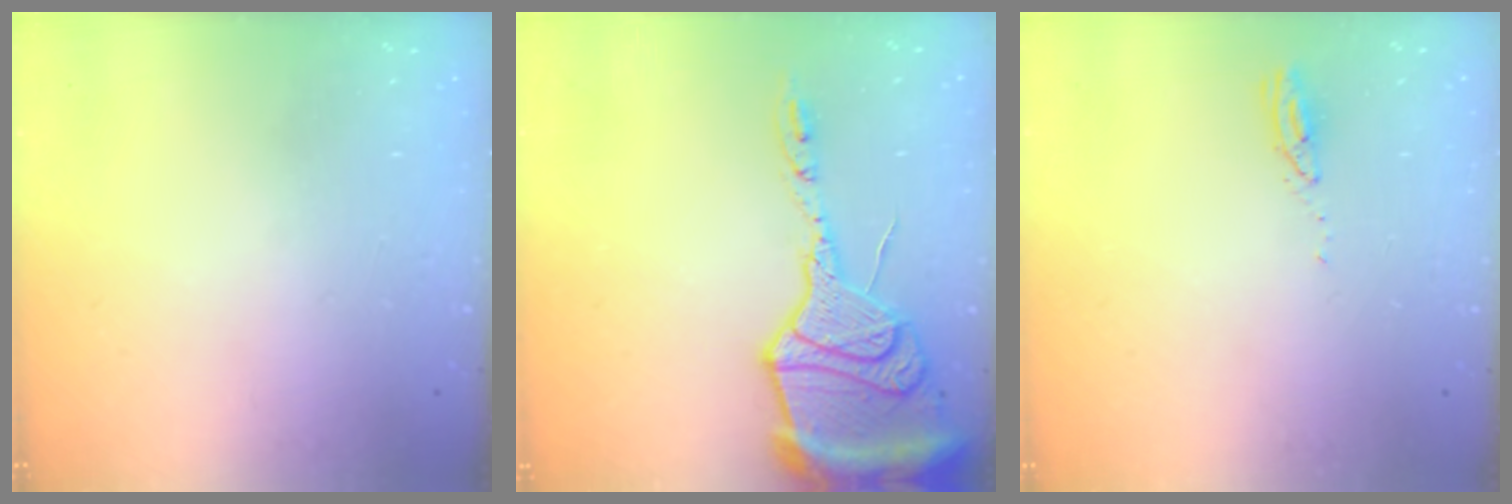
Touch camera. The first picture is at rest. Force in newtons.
{"total": 20.8, "press": 20.6, "slide": 2.6}
{"total": 3.1, "press": 3.1, "slide": 0.4}